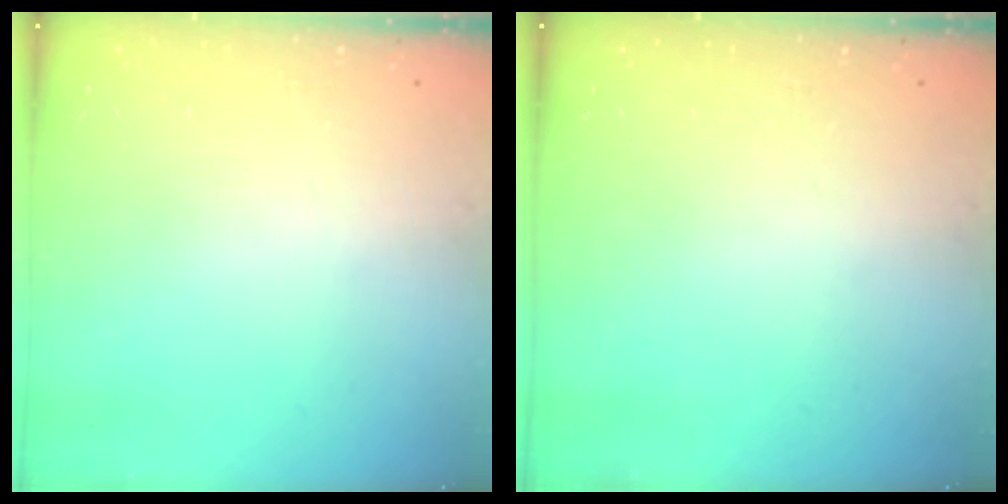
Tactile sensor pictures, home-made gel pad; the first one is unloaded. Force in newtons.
{"total": 0.0}